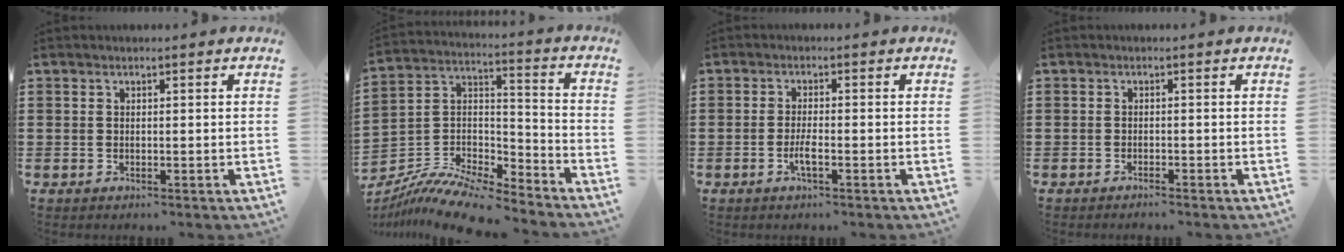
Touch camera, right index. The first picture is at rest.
{"total": 10.3, "force": [-9.4, 1.6, 3.7], "torque": [-0.083, 0.011, -0.192]}
{"total": 2.6, "force": [-1.2, 0.4, 2.3], "torque": [-0.047, -0.003, -0.022]}
{"total": 1.0, "force": [-1.0, -0.2, 0.2], "torque": [-0.007, -0.004, -0.019]}